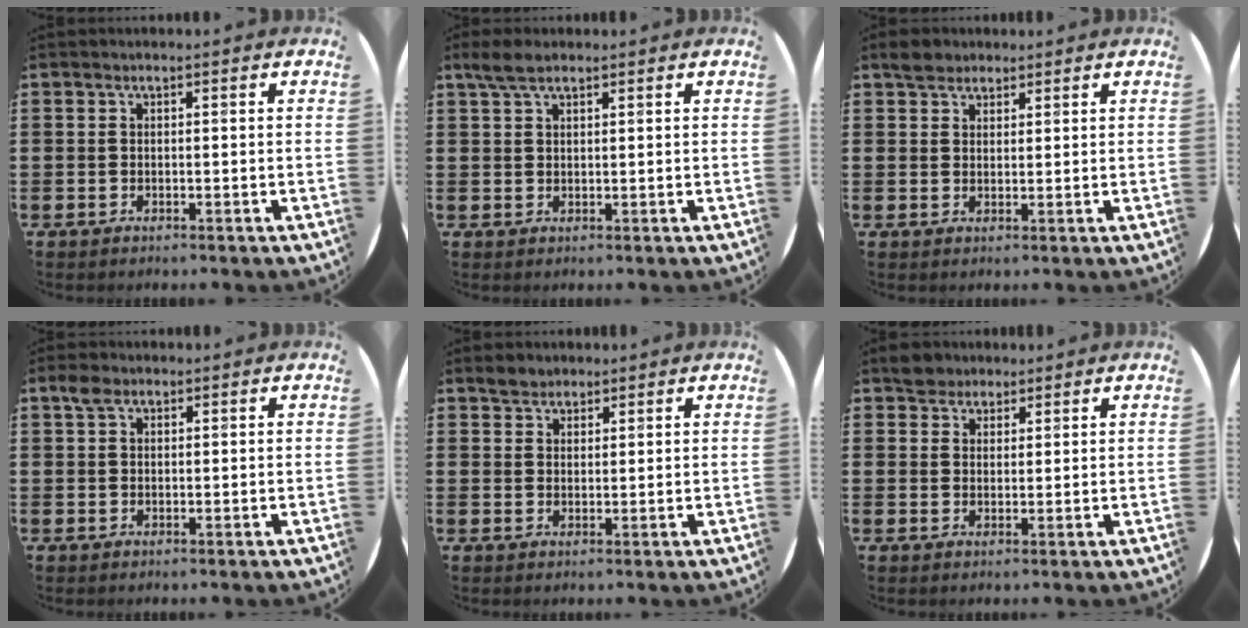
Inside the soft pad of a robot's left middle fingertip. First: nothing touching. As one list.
[{"total": 3.0, "force": [2.2, 1.0, 1.7], "torque": [-0.039, 0.007, 0.040]}, {"total": 2.5, "force": [2.2, 1.1, 0.2], "torque": [0.007, 0.001, 0.039]}, {"total": 1.8, "force": [1.2, 1.1, 0.8], "torque": [-0.011, 0.002, 0.021]}, {"total": 2.3, "force": [2.1, 1.0, 0.1], "torque": [0.003, 0.000, 0.041]}, {"total": 3.1, "force": [2.7, 1.4, 0.0], "torque": [-0.001, 0.005, 0.053]}]